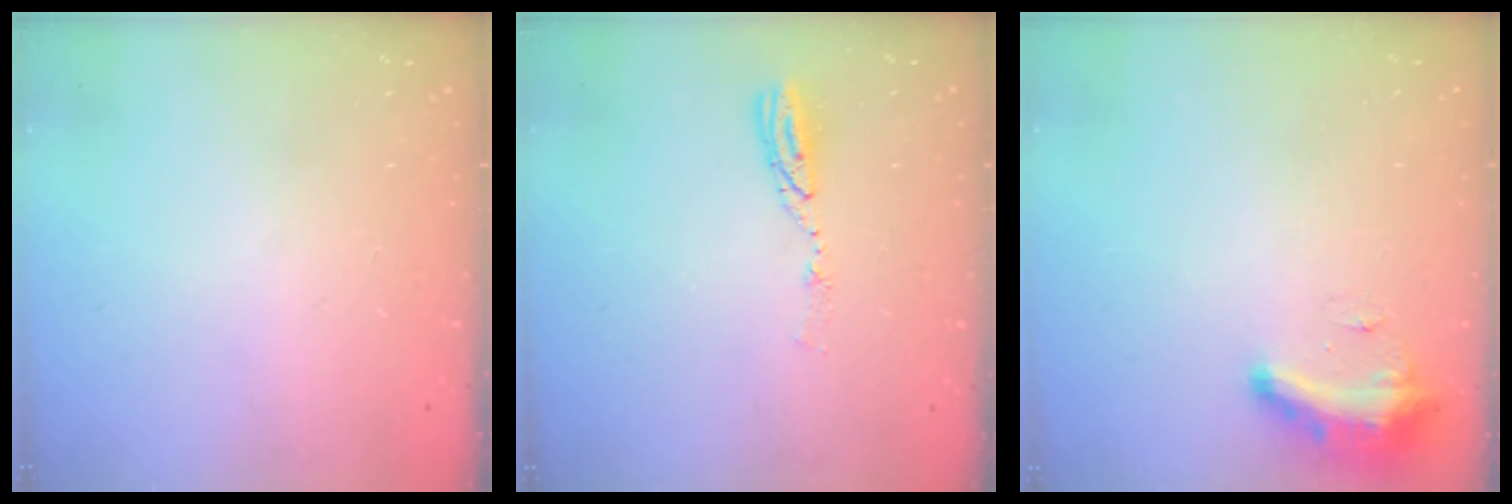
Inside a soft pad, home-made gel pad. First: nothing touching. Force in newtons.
{"total": 5.2, "press": 5.2, "slide": 0.3}
{"total": 9.2, "press": 9.1, "slide": 0.5}